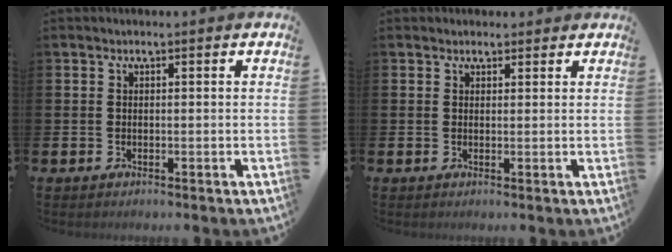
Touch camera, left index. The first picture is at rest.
{"total": 1.7, "force": [1.4, 0.9, 0.0], "torque": [0.004, 0.004, 0.026]}